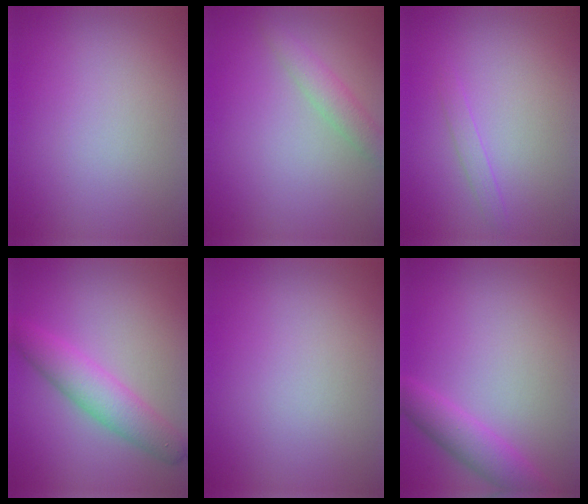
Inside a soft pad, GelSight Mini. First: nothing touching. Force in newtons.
{"total": 2.1, "press": 2.1, "slide": 0.1}
{"total": 0.9, "press": 0.9, "slide": 0.1}
{"total": 4.1, "press": 4.1, "slide": 0.1}
{"total": 0.0}
{"total": 3.2, "press": 3.2, "slide": 0.1}